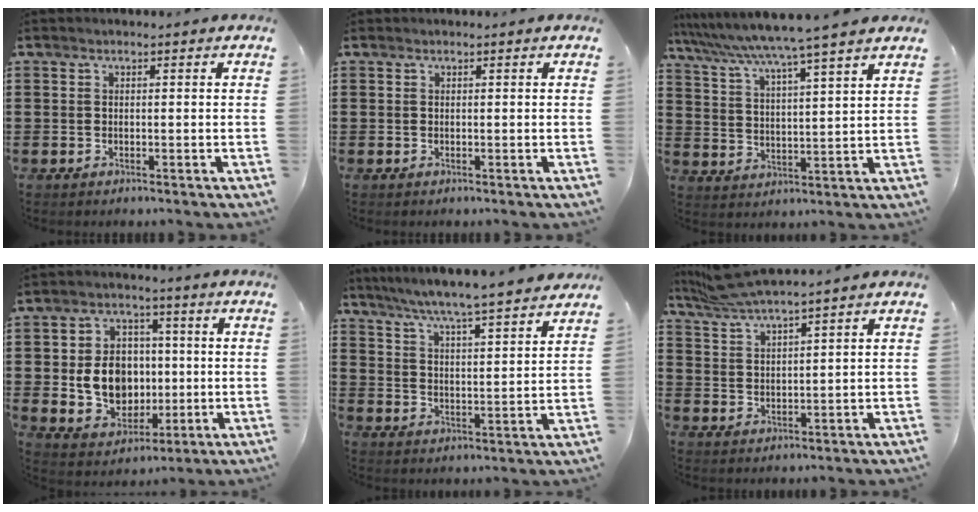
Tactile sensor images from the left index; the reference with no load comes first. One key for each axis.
{"total": 0.0}
{"total": 5.8, "fx": 5.0, "fy": -1.5, "fz": 2.4, "tx": -0.069, "ty": -0.041, "tz": 0.078}
{"total": 8.9, "fx": 0.1, "fy": 7.6, "fz": 4.6, "tx": -0.104, "ty": 0.014, "tz": 0.002}
{"total": 5.8, "fx": 5.3, "fy": -1.0, "fz": 2.0, "tx": -0.063, "ty": -0.040, "tz": 0.087}
{"total": 5.5, "fx": 4.8, "fy": -0.2, "fz": 2.6, "tx": -0.064, "ty": -0.014, "tz": 0.088}